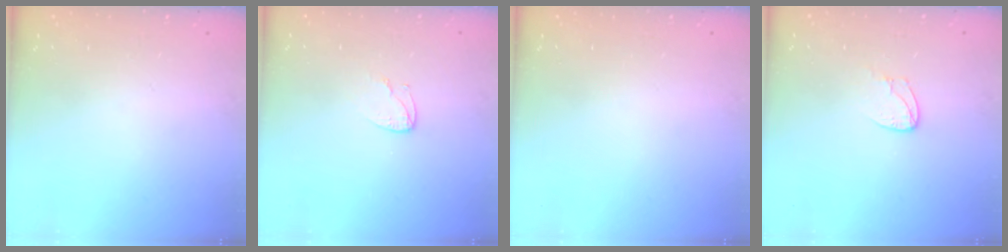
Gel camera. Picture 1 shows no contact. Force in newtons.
{"total": 4.3, "press": 4.2, "slide": 0.5}
{"total": 0.0}
{"total": 5.3, "press": 5.2, "slide": 0.4}